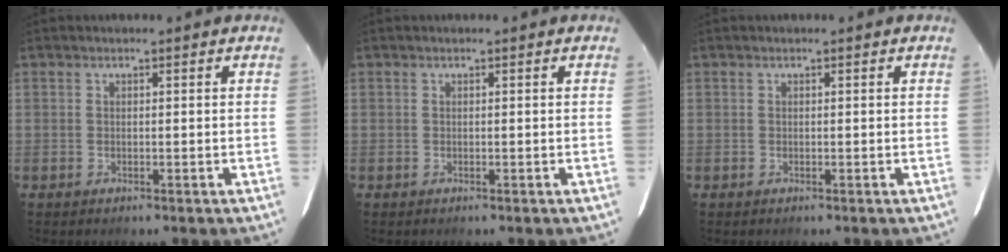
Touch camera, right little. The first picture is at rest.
{"total": 0.0}
{"total": 0.0}